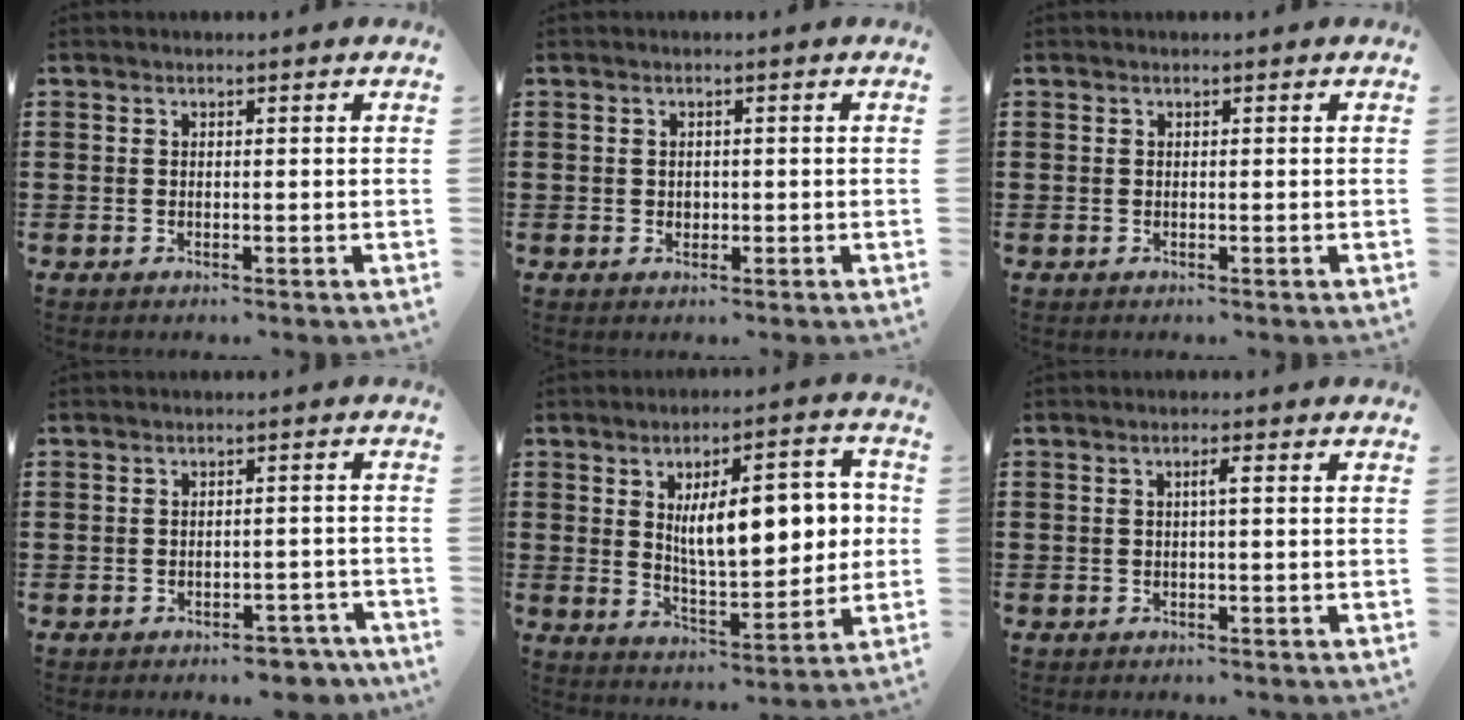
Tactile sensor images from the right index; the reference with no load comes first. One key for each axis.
{"total": 1.0, "fx": 0.1, "fy": 0.8, "fz": 0.5, "tx": -0.012, "ty": 0.006, "tz": 0.001}
{"total": 0.0}
{"total": 3.4, "fx": -3.3, "fy": 0.8, "fz": 0.5, "tx": -0.011, "ty": 0.005, "tz": -0.067}
{"total": 11.9, "fx": 2.3, "fy": 4.8, "fz": 10.6, "tx": -0.168, "ty": 0.003, "tz": 0.035}
{"total": 1.4, "fx": 0.0, "fy": 0.0, "fz": 1.4, "tx": -0.027, "ty": 0.002, "tz": -0.002}